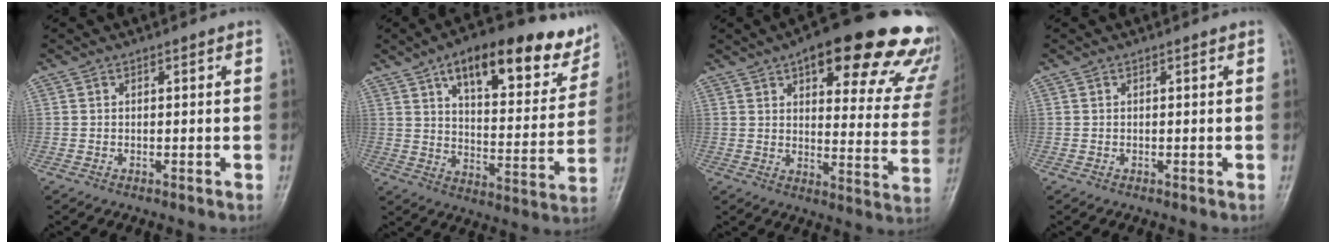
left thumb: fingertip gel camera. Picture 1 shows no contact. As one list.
[{"total": 22.1, "force": [13.4, 8.8, 15.2], "torque": [-0.167, -0.034, 0.196]}, {"total": 27.0, "force": [17.6, 9.3, 18.2], "torque": [-0.189, -0.055, 0.210]}, {"total": 0.0}]